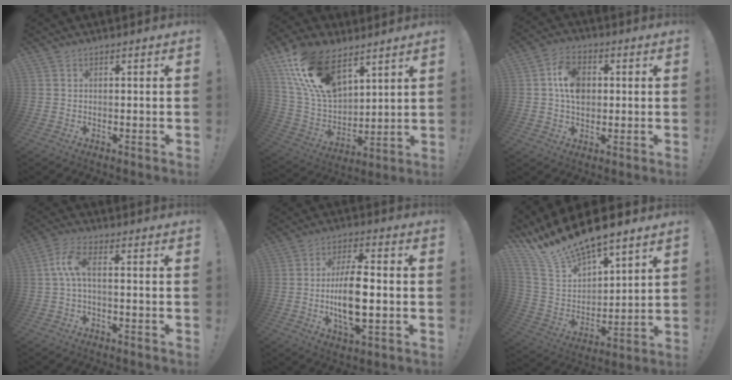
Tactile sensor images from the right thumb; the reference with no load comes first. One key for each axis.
{"total": 20.4, "fx": 12.0, "fy": 10.9, "fz": 12.4, "tx": -0.251, "ty": -0.068, "tz": 0.222}
{"total": 10.2, "fx": 1.7, "fy": 7.5, "fz": 6.8, "tx": -0.112, "ty": 0.006, "tz": 0.031}
{"total": 7.0, "fx": 0.1, "fy": 2.2, "fz": 6.7, "tx": -0.132, "ty": 0.002, "tz": 0.002}
{"total": 12.7, "fx": -1.5, "fy": 4.6, "fz": 11.7, "tx": -0.222, "ty": -0.005, "tz": -0.036}
{"total": 15.8, "fx": 13.4, "fy": 5.2, "fz": 6.5, "tx": -0.133, "ty": -0.103, "tz": 0.245}